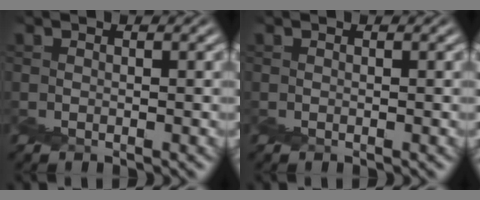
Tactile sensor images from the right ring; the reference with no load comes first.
{"total": 0.0}